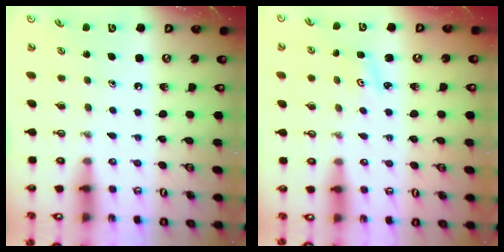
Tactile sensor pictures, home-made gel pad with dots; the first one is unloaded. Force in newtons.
{"total": 2.0, "press": 2.0, "slide": 0.3}